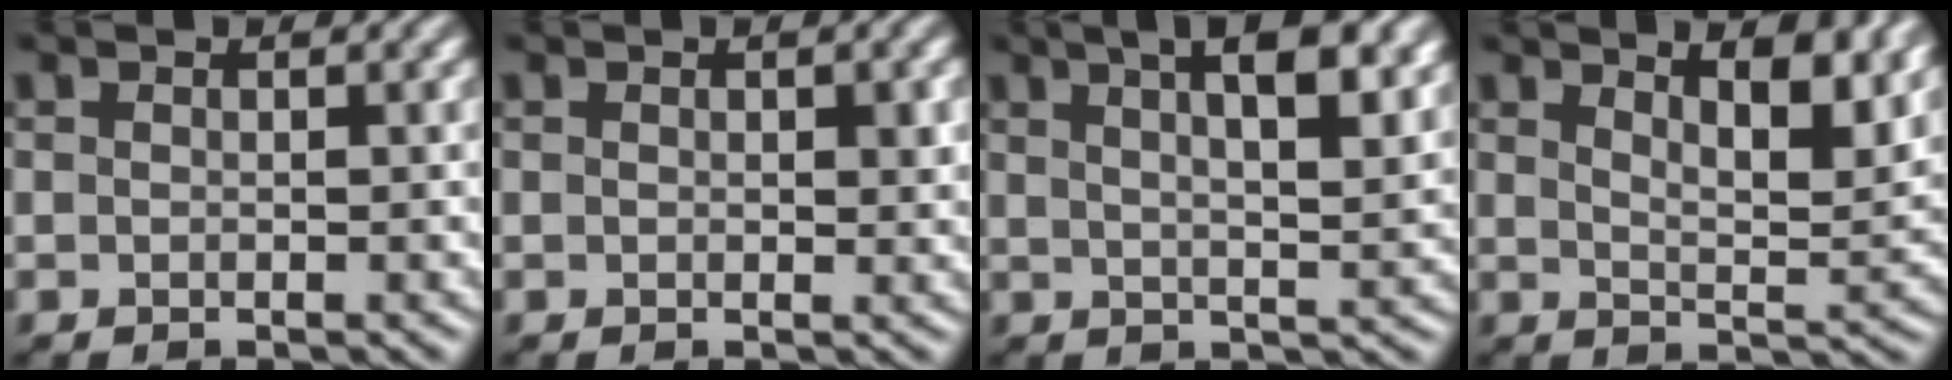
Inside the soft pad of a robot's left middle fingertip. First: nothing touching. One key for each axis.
{"total": 1.4, "fx": 0.4, "fy": 0.5, "fz": 1.2, "tx": -0.017, "ty": -0.002, "tz": 0.008}
{"total": 9.3, "fx": 4.9, "fy": 3.1, "fz": 7.3, "tx": -0.060, "ty": 0.030, "tz": 0.042}
{"total": 7.5, "fx": 4.8, "fy": 2.3, "fz": 5.3, "tx": -0.052, "ty": 0.012, "tz": 0.052}